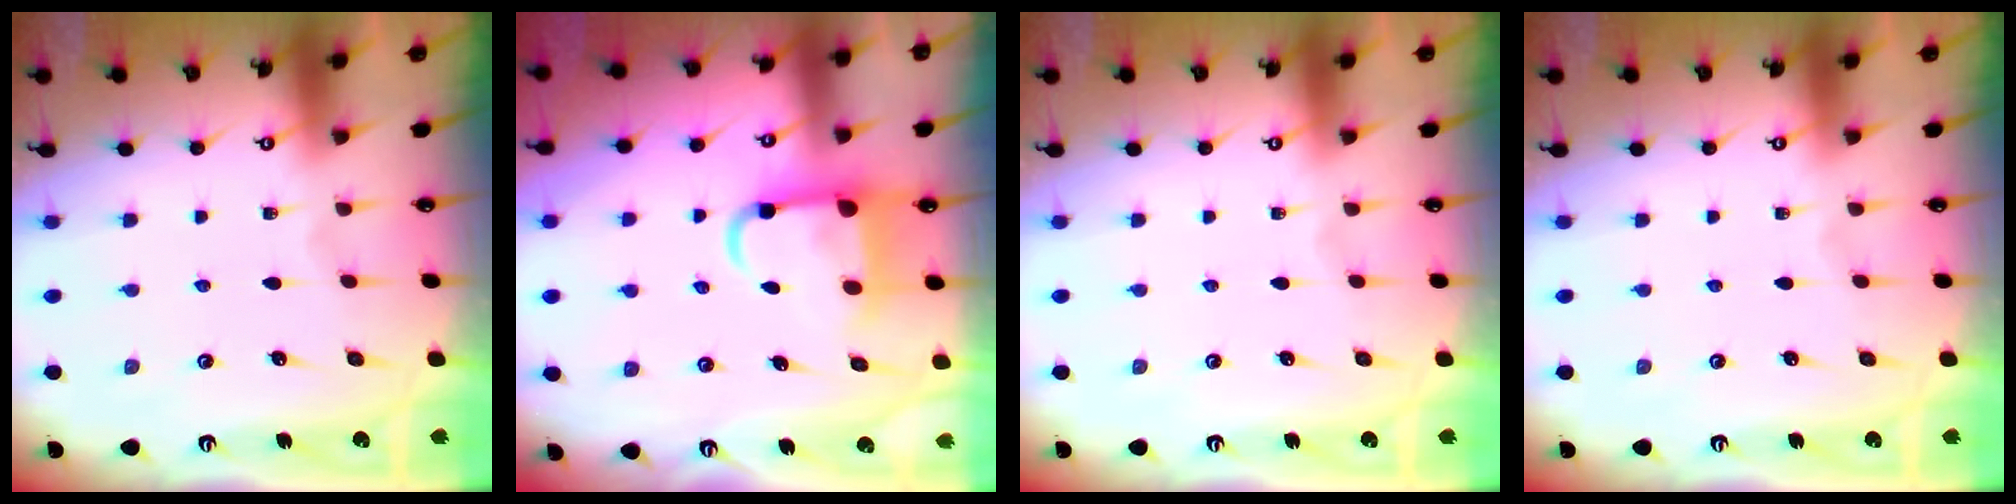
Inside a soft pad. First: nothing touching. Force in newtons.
{"total": 7.7, "press": 7.5, "slide": 1.3}
{"total": 0.0}
{"total": 0.0}